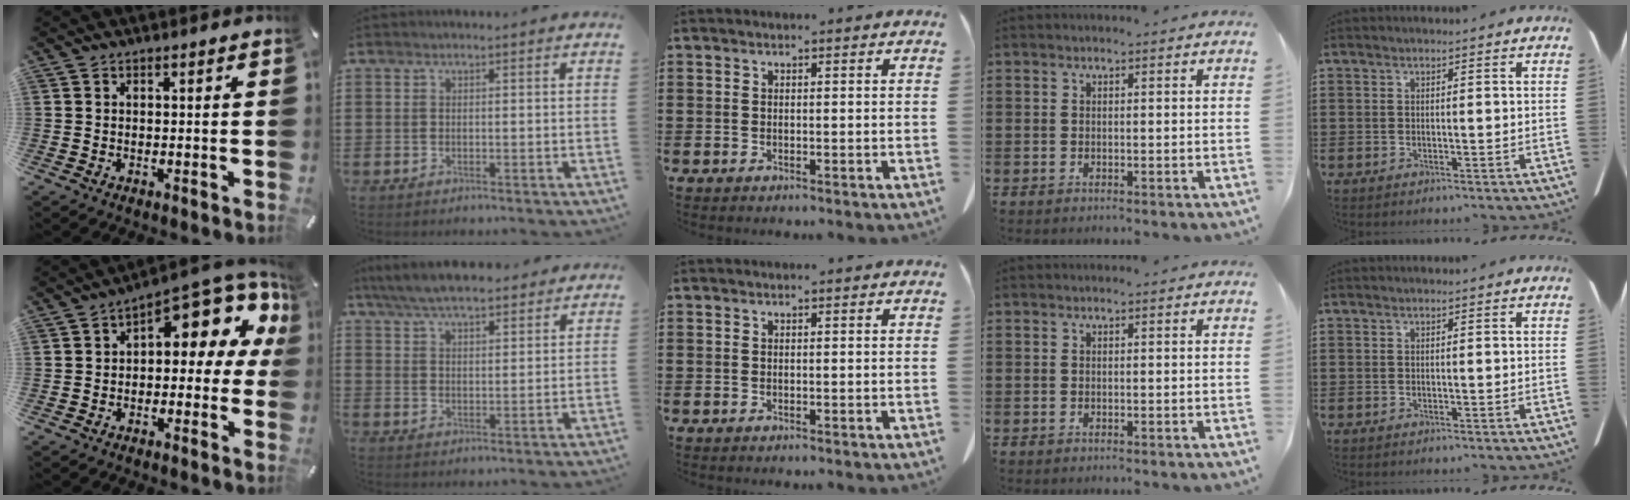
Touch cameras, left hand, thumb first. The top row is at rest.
{"thumb": {"total": 11.4, "force": [6.5, 4.9, 8.0], "torque": [-0.104, -0.061, 0.108]}, "index": {"total": 6.6, "force": [6.0, 1.3, 2.4], "torque": [-0.065, -0.012, 0.113]}}